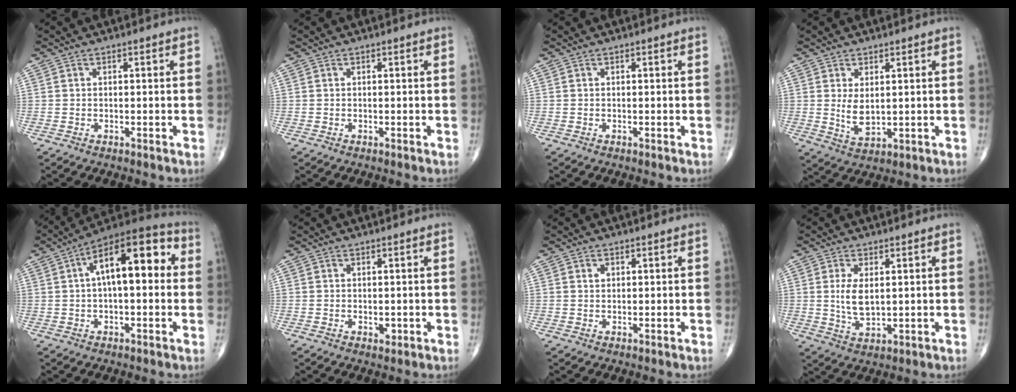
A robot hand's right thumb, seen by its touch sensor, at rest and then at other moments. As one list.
[{"total": 0.0}, {"total": 0.0}, {"total": 4.8, "force": [0.8, 2.5, 4.0], "torque": [-0.065, -0.015, 0.026]}, {"total": 16.5, "force": [3.0, 7.2, 14.5], "torque": [-0.200, 0.042, 0.035]}, {"total": 1.1, "force": [-0.1, 0.8, 0.7], "torque": [-0.007, -0.002, 0.000]}, {"total": 1.1, "force": [0.4, 0.9, 0.6], "torque": [-0.004, -0.001, 0.007]}, {"total": 5.8, "force": [0.9, 2.9, 5.0], "torque": [-0.094, -0.014, 0.023]}]